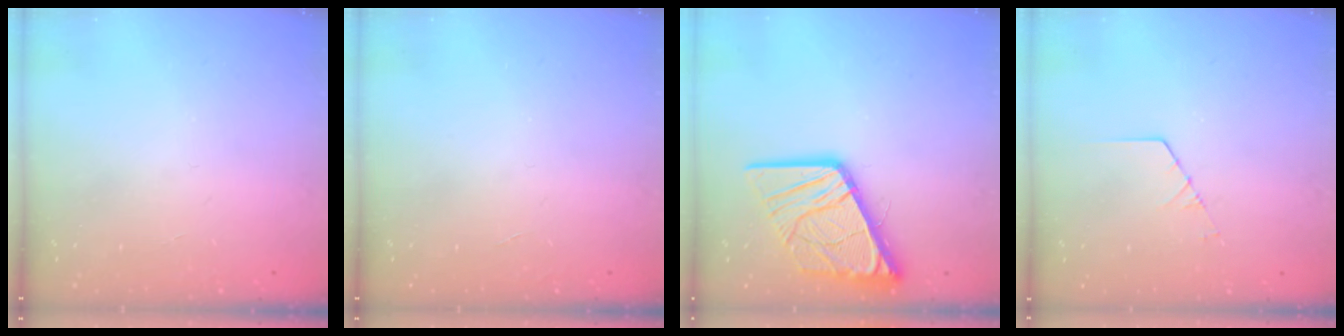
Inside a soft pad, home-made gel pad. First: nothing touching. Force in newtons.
{"total": 0.0}
{"total": 16.0, "press": 15.9, "slide": 2.1}
{"total": 1.3, "press": 1.3, "slide": 0.1}